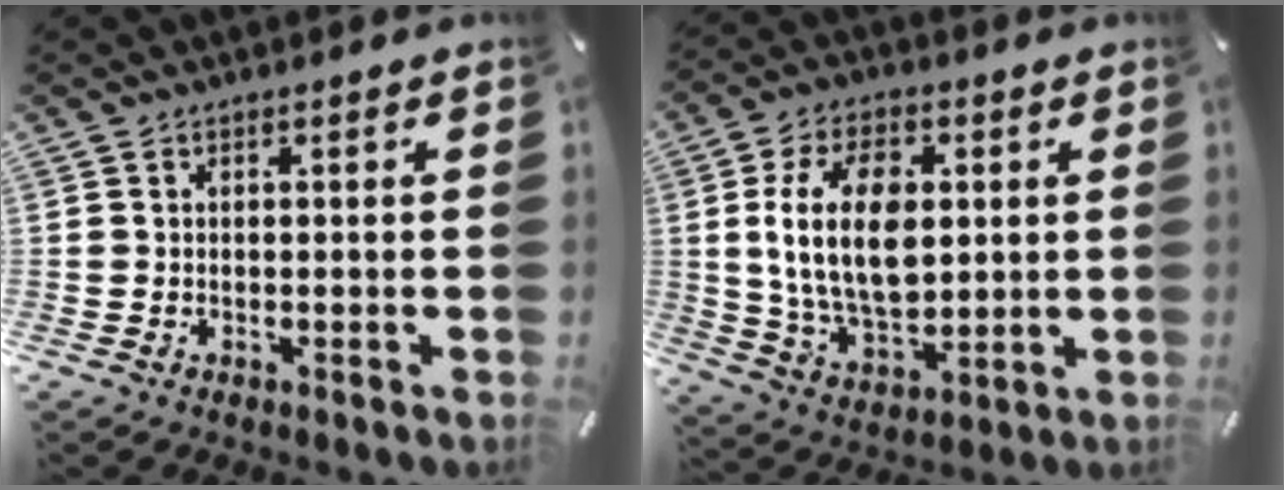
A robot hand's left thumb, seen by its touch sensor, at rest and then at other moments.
{"total": 16.7, "force": [2.4, 10.8, 12.5], "torque": [-0.258, 0.003, 0.041]}